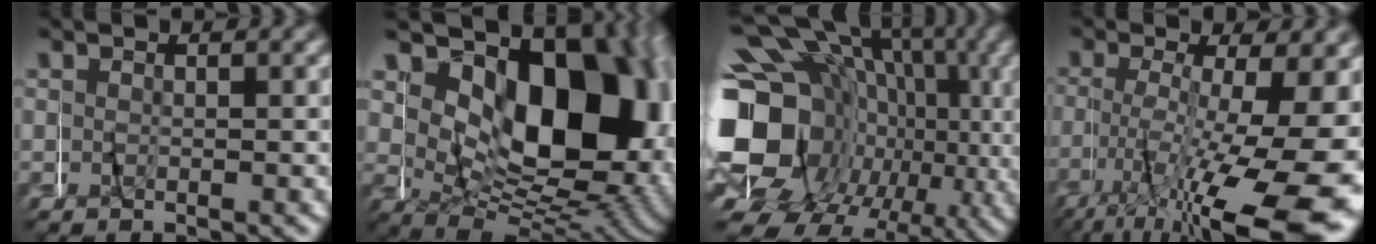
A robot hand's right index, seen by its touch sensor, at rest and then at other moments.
{"total": 18.8, "force": [2.7, 11.4, 14.7], "torque": [-0.193, -0.005, 0.040]}
{"total": 18.7, "force": [-1.9, 14.8, 11.2], "torque": [-0.195, -0.042, -0.026]}
{"total": 11.1, "force": [-3.5, 3.7, 9.8], "torque": [-0.132, -0.020, -0.036]}